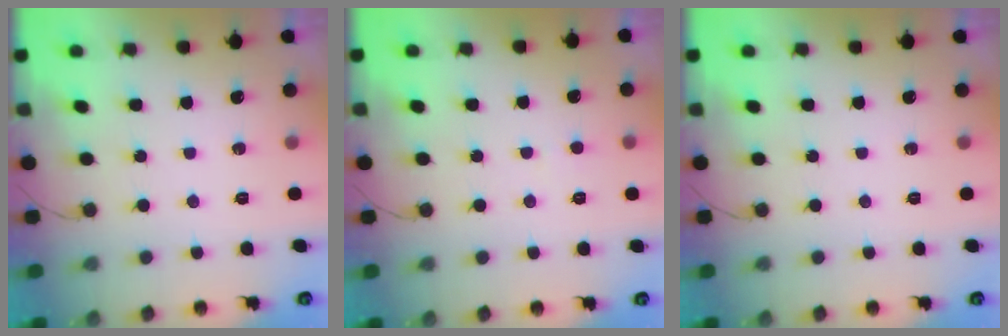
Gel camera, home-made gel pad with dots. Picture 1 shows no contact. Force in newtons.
{"total": 2.0, "press": 2.0, "slide": 0.1}
{"total": 0.0}